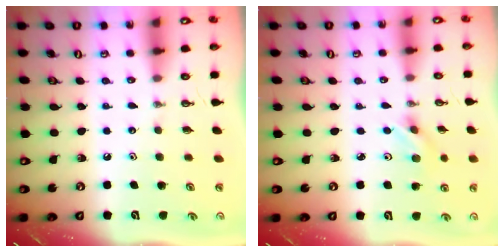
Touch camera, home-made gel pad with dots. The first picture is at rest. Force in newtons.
{"total": 2.9, "press": 2.8, "slide": 0.7}